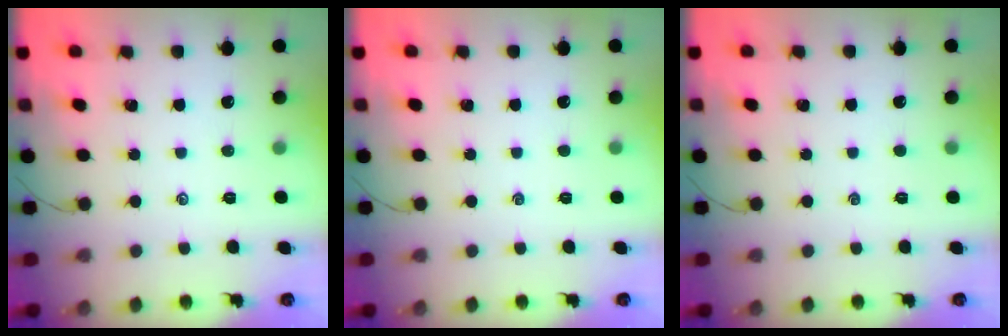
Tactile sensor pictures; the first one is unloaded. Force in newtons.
{"total": 0.0}
{"total": 0.0}